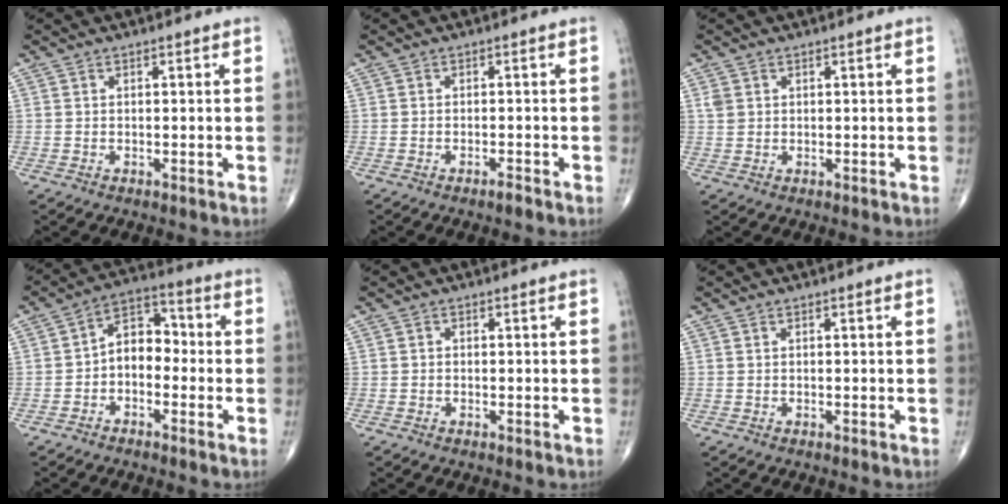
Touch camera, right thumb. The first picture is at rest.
{"total": 1.3, "force": [-1.1, 0.2, 0.8], "torque": [-0.016, 0.001, -0.021]}
{"total": 1.7, "force": [0.6, 1.4, 0.8], "torque": [-0.011, 0.001, 0.013]}
{"total": 7.7, "force": [-1.6, 5.3, 5.4], "torque": [-0.060, 0.038, -0.046]}
{"total": 0.5, "force": [-0.2, 0.4, 0.2], "torque": [0.001, 0.002, -0.009]}
{"total": 0.0}